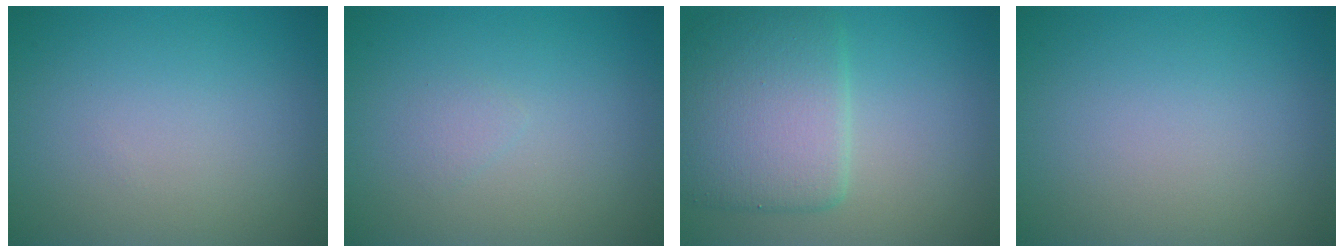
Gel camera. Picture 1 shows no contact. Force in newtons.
{"total": 0.7, "press": 0.7, "slide": 0.1}
{"total": 6.2, "press": 6.2, "slide": 0.1}
{"total": 0.0}